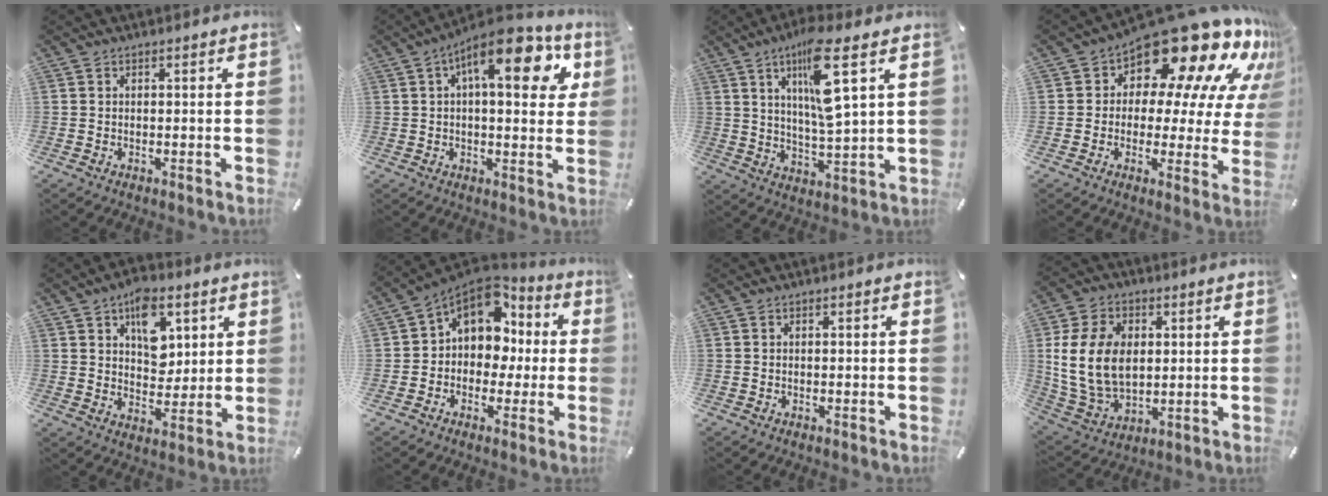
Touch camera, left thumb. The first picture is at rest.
{"total": 15.8, "force": [6.7, 6.4, 12.8], "torque": [-0.175, -0.025, 0.103]}
{"total": 13.7, "force": [6.3, 3.1, 11.8], "torque": [-0.195, -0.019, 0.101]}
{"total": 18.5, "force": [13.1, 8.0, 10.3], "torque": [-0.152, -0.114, 0.219]}
{"total": 10.6, "force": [5.0, 7.4, 5.8], "torque": [-0.068, -0.018, 0.085]}
{"total": 11.4, "force": [3.3, 9.5, 5.4], "torque": [-0.098, -0.021, 0.064]}
{"total": 0.0}
{"total": 15.1, "force": [1.9, 11.2, 9.9], "torque": [-0.219, 0.011, 0.035]}